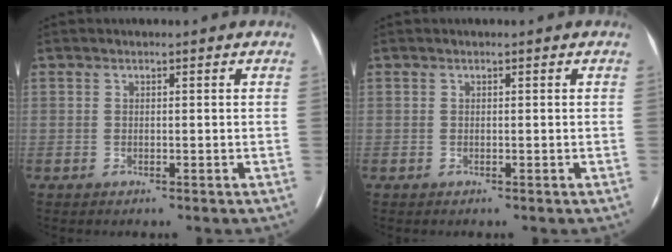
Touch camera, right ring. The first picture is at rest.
{"total": 0.0}